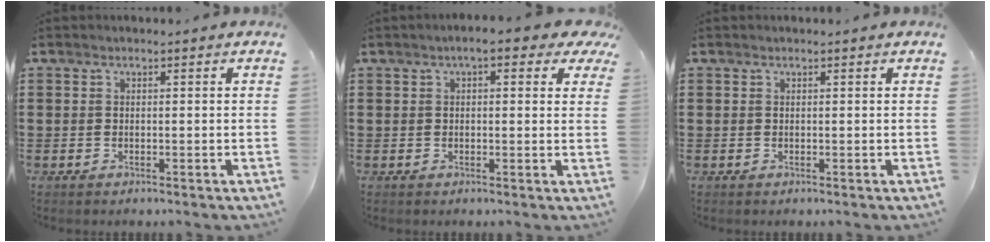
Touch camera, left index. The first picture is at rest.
{"total": 4.2, "force": [2.3, 1.2, 3.2], "torque": [-0.061, 0.002, 0.037]}
{"total": 0.0}